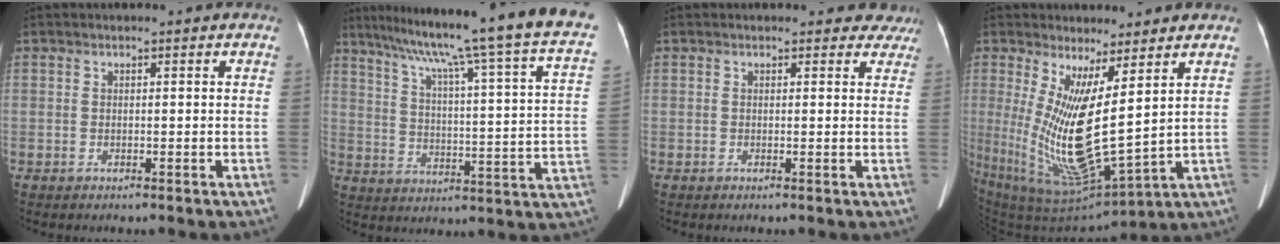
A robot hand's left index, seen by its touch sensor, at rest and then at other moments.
{"total": 28.7, "force": [22.7, -0.2, 17.5], "torque": [-0.255, -0.035, 0.294]}
{"total": 3.6, "force": [3.0, 1.9, -0.4], "torque": [0.030, -0.014, 0.005]}
{"total": 13.3, "force": [3.1, 2.1, 12.7], "torque": [-0.260, -0.033, 0.072]}